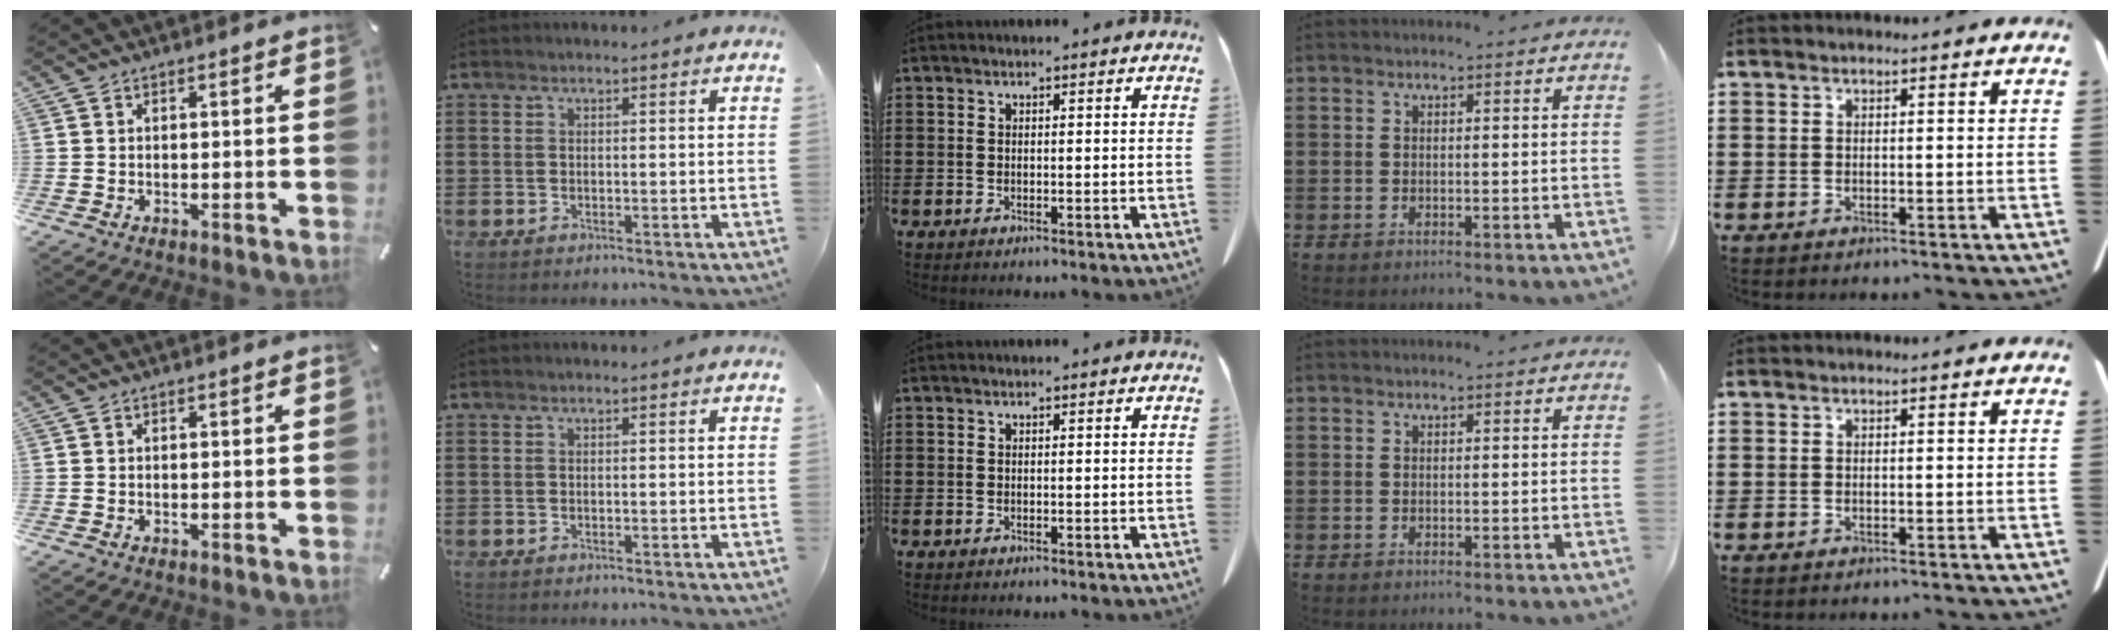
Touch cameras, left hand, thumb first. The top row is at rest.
{}